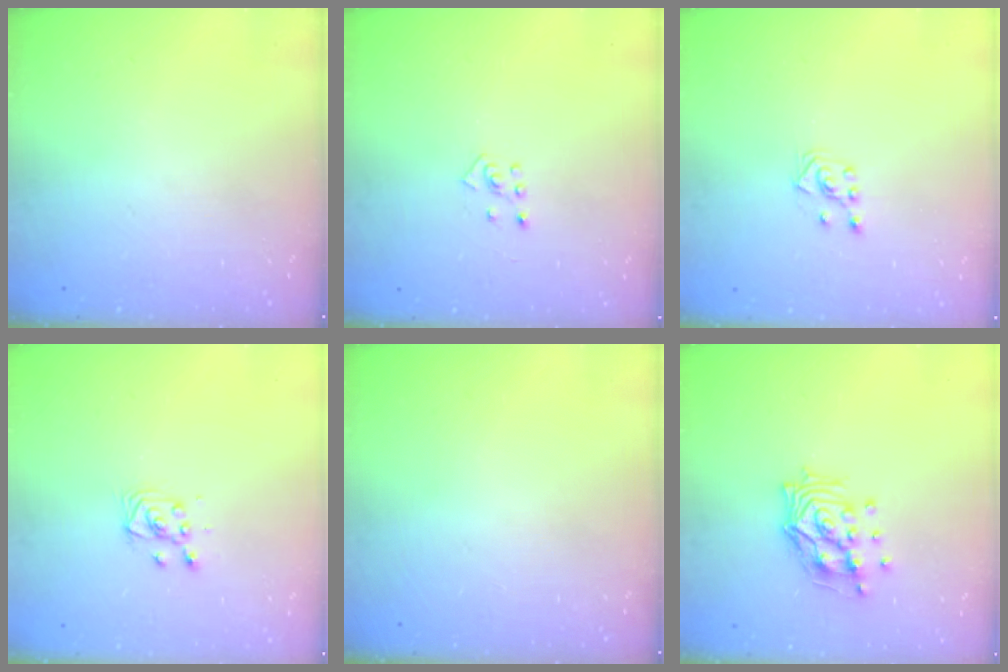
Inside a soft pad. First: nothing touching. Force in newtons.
{"total": 3.6, "press": 3.6, "slide": 0.6}
{"total": 3.1, "press": 3.0, "slide": 0.7}
{"total": 3.8, "press": 3.7, "slide": 0.4}
{"total": 0.0}
{"total": 12.0, "press": 12.0, "slide": 0.9}